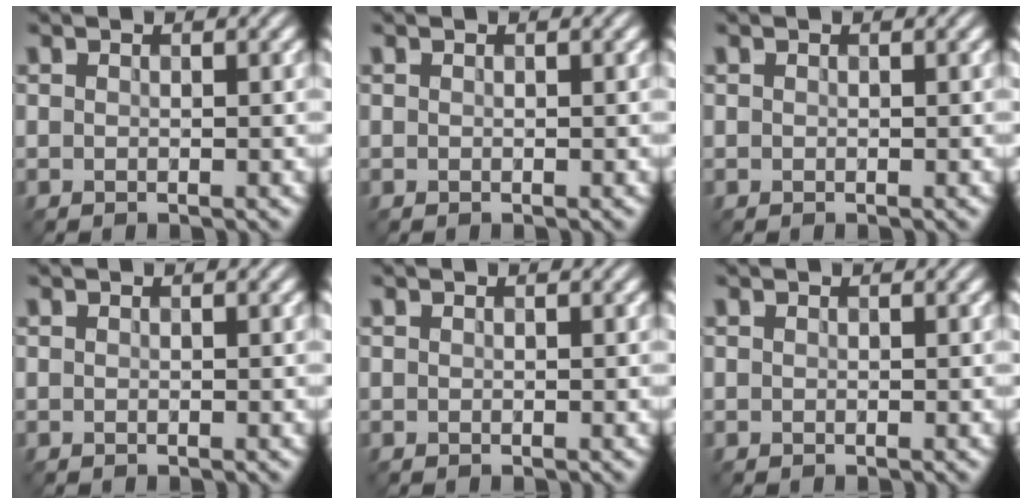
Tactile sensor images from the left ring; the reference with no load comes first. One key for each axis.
{"total": 0.0}
{"total": 0.0}
{"total": 0.0}
{"total": 0.0}
{"total": 0.0}